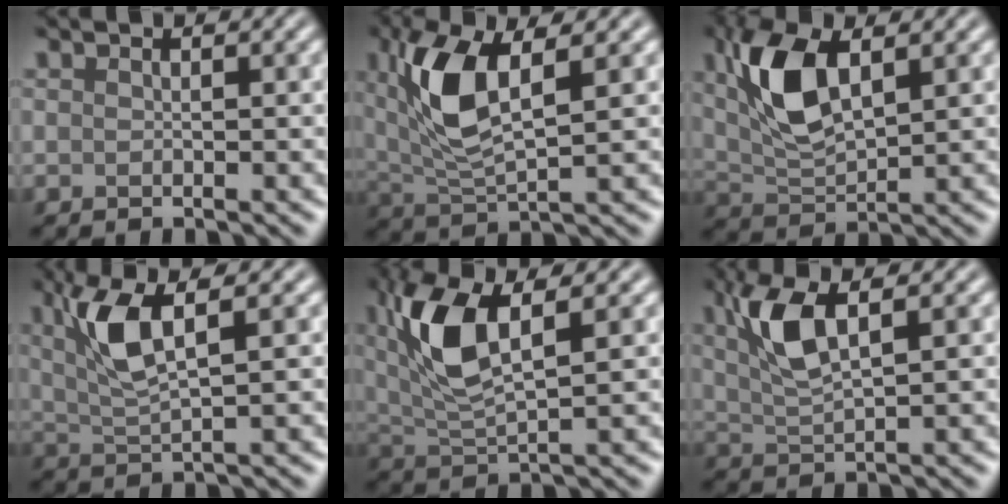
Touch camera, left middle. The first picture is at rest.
{"total": 6.7, "force": [1.7, 2.6, 6.0], "torque": [-0.137, -0.003, 0.043]}
{"total": 6.6, "force": [1.9, 3.0, 5.6], "torque": [-0.127, 0.007, 0.043]}
{"total": 4.8, "force": [1.5, 1.1, 4.4], "torque": [-0.098, 0.002, 0.041]}
{"total": 7.1, "force": [1.9, 2.6, 6.3], "torque": [-0.144, 0.002, 0.043]}
{"total": 4.8, "force": [1.7, 1.4, 4.3], "torque": [-0.099, 0.003, 0.042]}